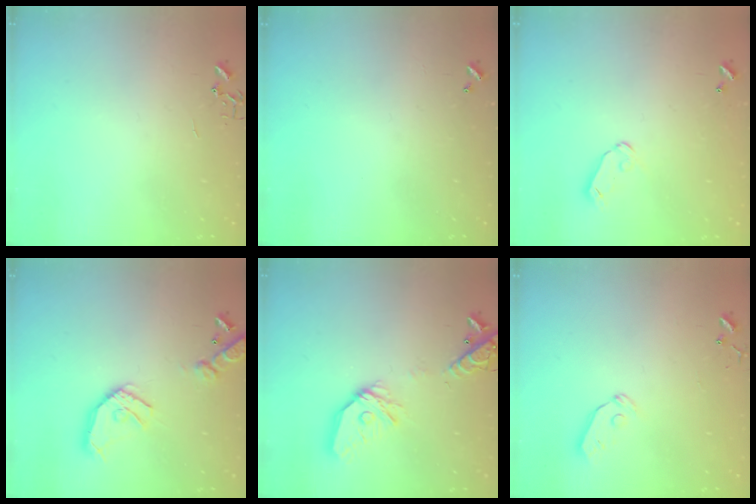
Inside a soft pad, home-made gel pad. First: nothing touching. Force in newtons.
{"total": 0.0}
{"total": 5.8, "press": 5.8, "slide": 0.5}
{"total": 16.6, "press": 16.4, "slide": 2.5}
{"total": 18.3, "press": 18.2, "slide": 2.6}
{"total": 5.6, "press": 5.6, "slide": 0.7}